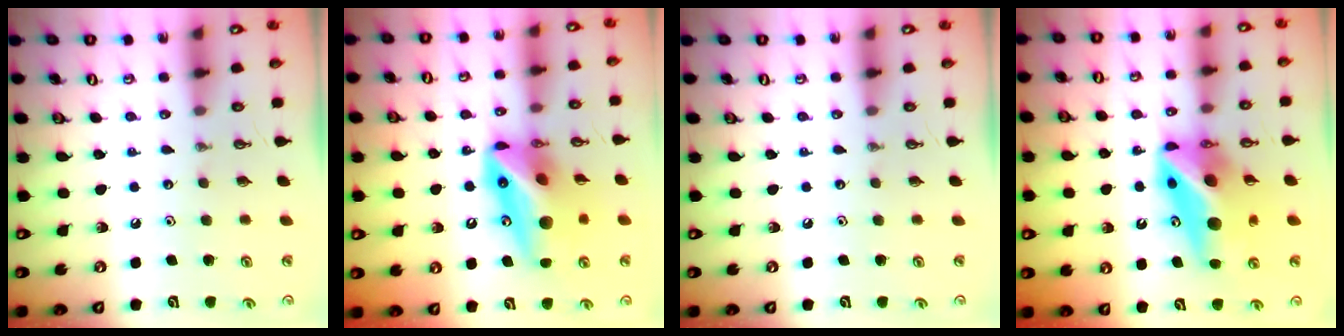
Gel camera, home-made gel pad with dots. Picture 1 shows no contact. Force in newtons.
{"total": 14.4, "press": 14.2, "slide": 2.3}
{"total": 0.0}
{"total": 13.9, "press": 13.3, "slide": 4.0}